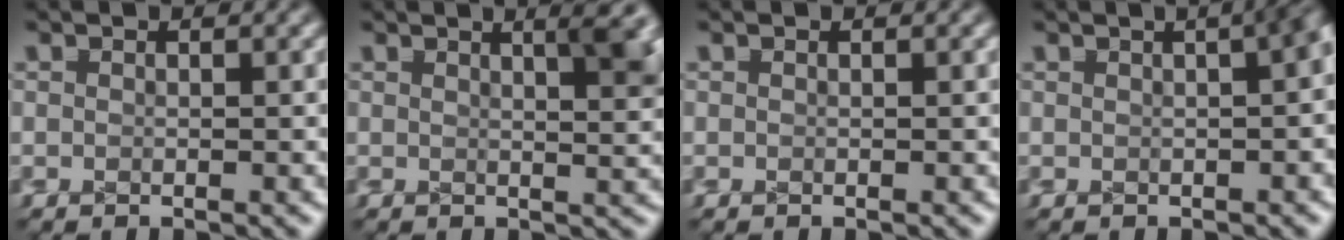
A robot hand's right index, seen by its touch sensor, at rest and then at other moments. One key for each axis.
{"total": 3.8, "fx": 1.7, "fy": 0.8, "fz": 3.3, "tx": -0.021, "ty": 0.000, "tz": 0.028}
{"total": 0.0}
{"total": 3.1, "fx": 0.3, "fy": 1.5, "fz": 2.7, "tx": -0.010, "ty": 0.015, "tz": 0.000}